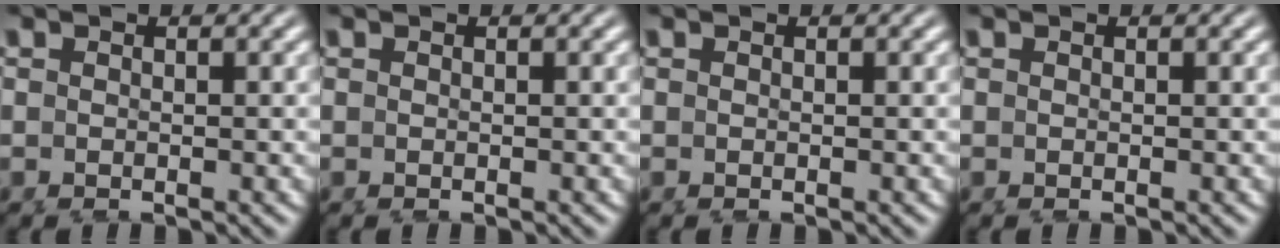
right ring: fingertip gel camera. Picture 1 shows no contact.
{"total": 1.5, "force": [-0.4, -1.4, -0.5], "torque": [0.019, -0.014, 0.006]}
{"total": 0.0}
{"total": 0.0}